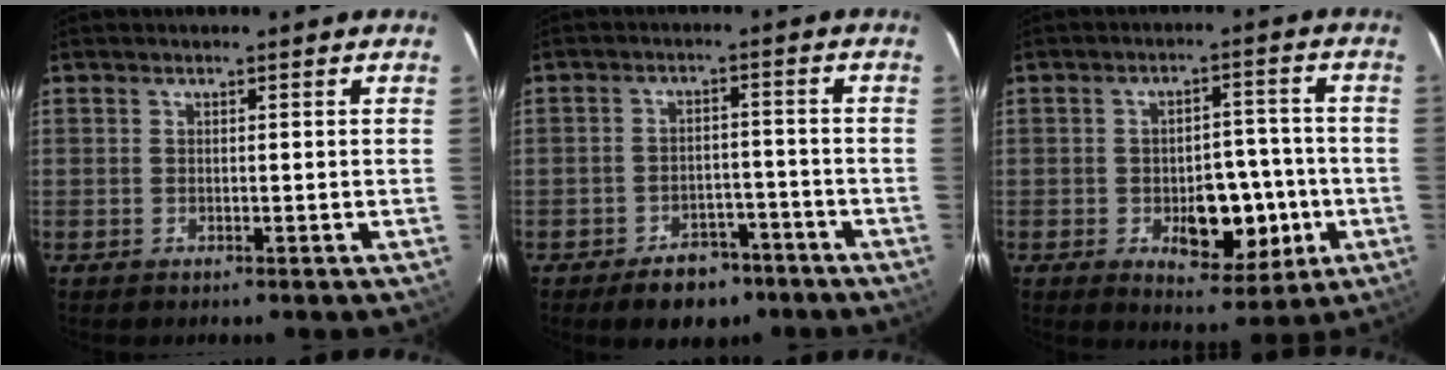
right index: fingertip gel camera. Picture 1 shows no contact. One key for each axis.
{"total": 7.1, "fx": -4.8, "fy": 4.0, "fz": 3.2, "tx": -0.047, "ty": 0.006, "tz": -0.070}
{"total": 9.9, "fx": -2.7, "fy": 5.2, "fz": 8.0, "tx": -0.103, "ty": 0.012, "tz": -0.029}